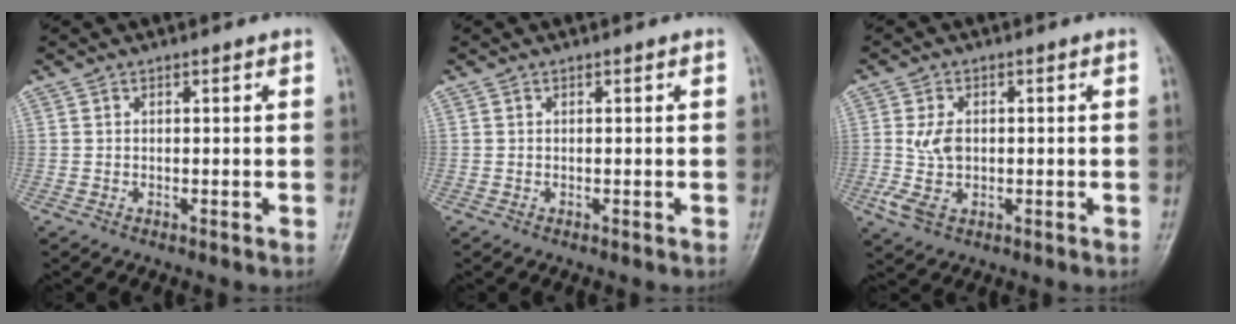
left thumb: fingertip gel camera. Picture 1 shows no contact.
{"total": 0.0}
{"total": 5.6, "force": [-0.2, 3.6, 4.3], "torque": [-0.088, 0.002, -0.001]}